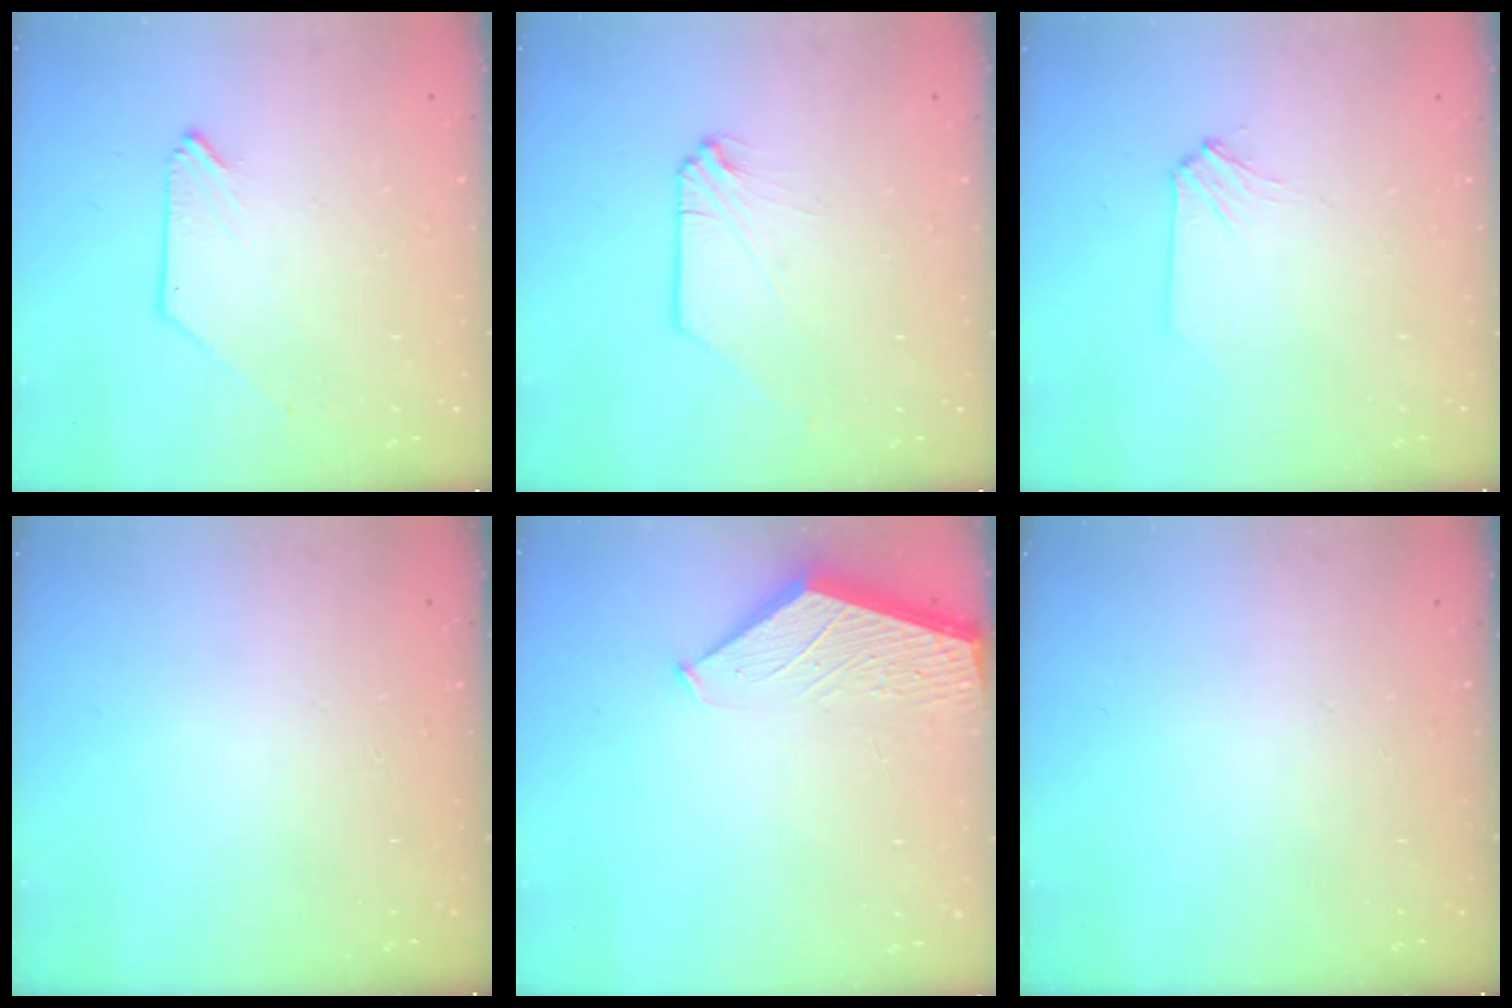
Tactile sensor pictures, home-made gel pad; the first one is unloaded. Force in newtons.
{"total": 0.0}
{"total": 1.7, "press": 1.6, "slide": 0.3}
{"total": 0.0}
{"total": 1.6, "press": 1.6, "slide": 0.2}
{"total": 0.0}